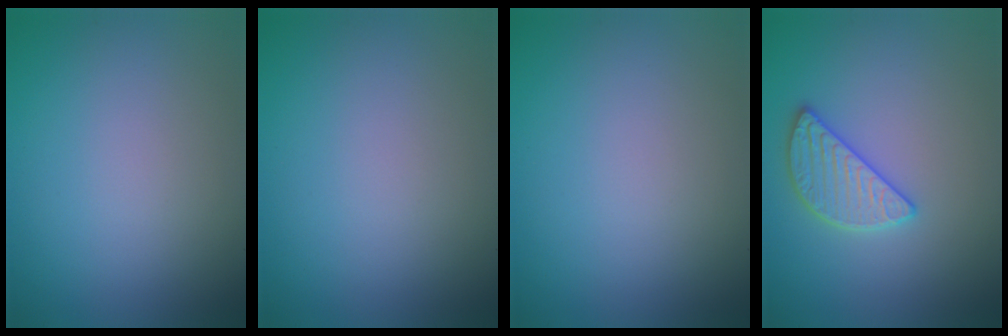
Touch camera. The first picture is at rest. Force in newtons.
{"total": 0.0}
{"total": 0.0}
{"total": 2.8, "press": 2.8, "slide": 0.1}